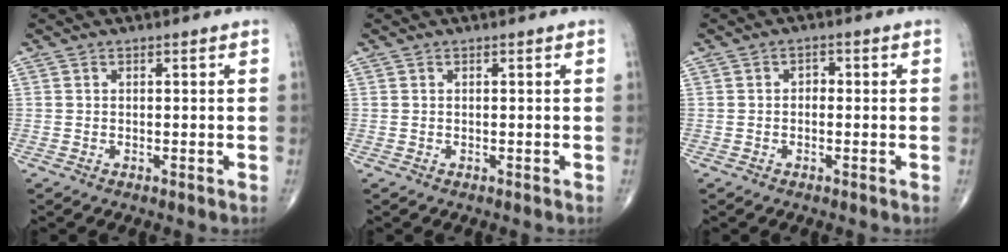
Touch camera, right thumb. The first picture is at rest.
{"total": 0.0}
{"total": 1.4, "force": [-0.3, 1.1, 0.8], "torque": [0.001, 0.003, -0.011]}